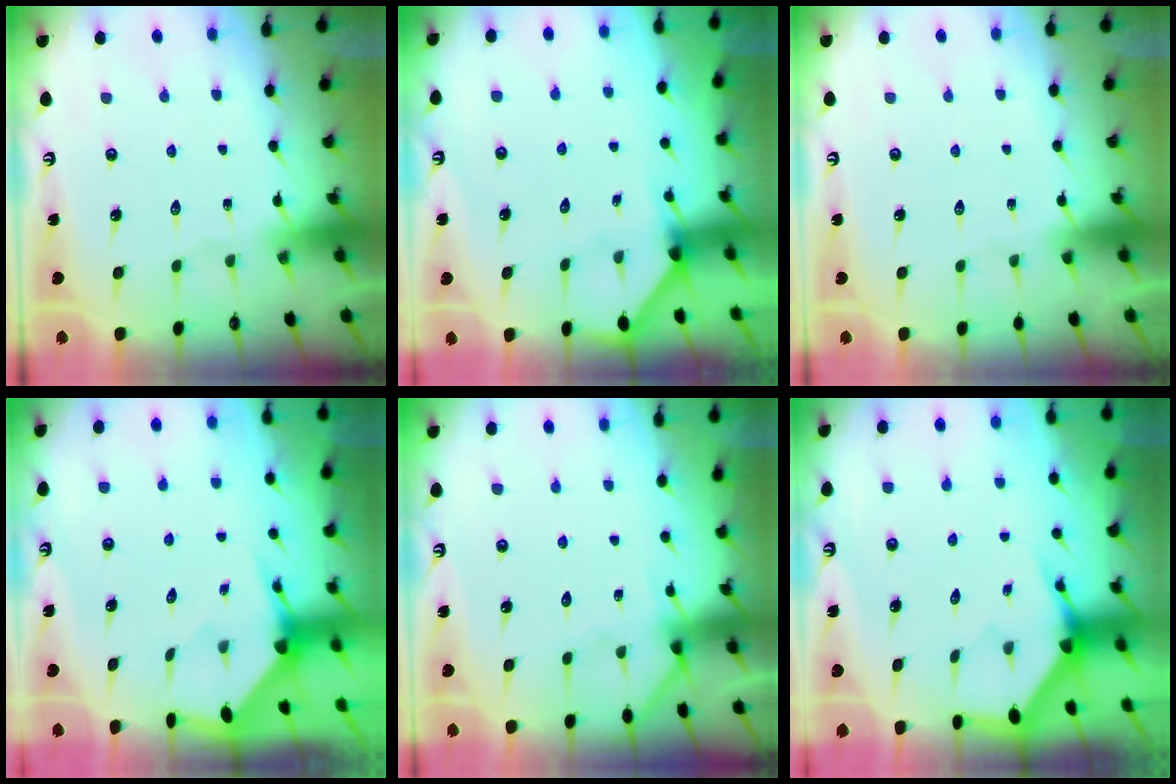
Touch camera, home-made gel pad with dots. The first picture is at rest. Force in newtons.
{"total": 1.8, "press": 1.8, "slide": 0.1}
{"total": 0.0}
{"total": 3.2, "press": 3.2, "slide": 0.1}
{"total": 3.0, "press": 3.0, "slide": 0.3}
{"total": 3.5, "press": 3.4, "slide": 0.2}